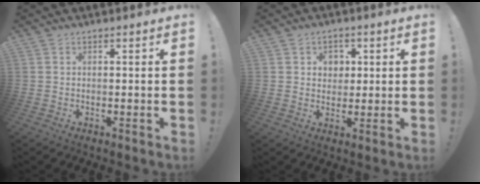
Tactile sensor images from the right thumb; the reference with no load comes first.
{"total": 4.8, "force": [1.4, 4.5, 1.1], "torque": [-0.007, -0.008, 0.023]}